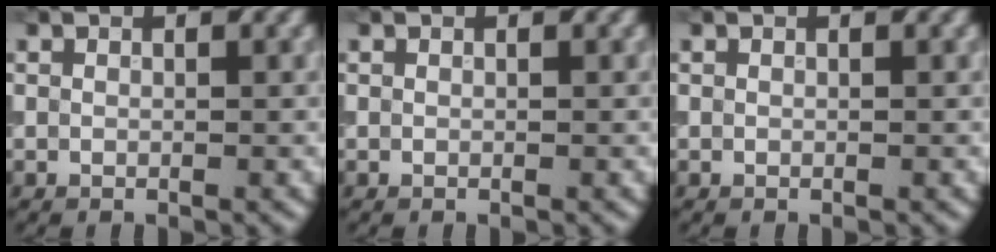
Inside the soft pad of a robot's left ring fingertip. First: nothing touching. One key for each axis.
{"total": 0.0}
{"total": 0.0}